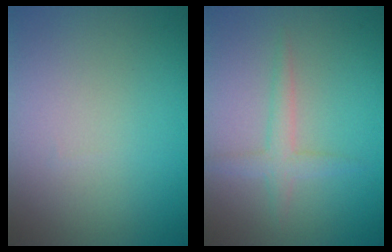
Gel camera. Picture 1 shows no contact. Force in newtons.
{"total": 2.2, "press": 2.2, "slide": 0.1}